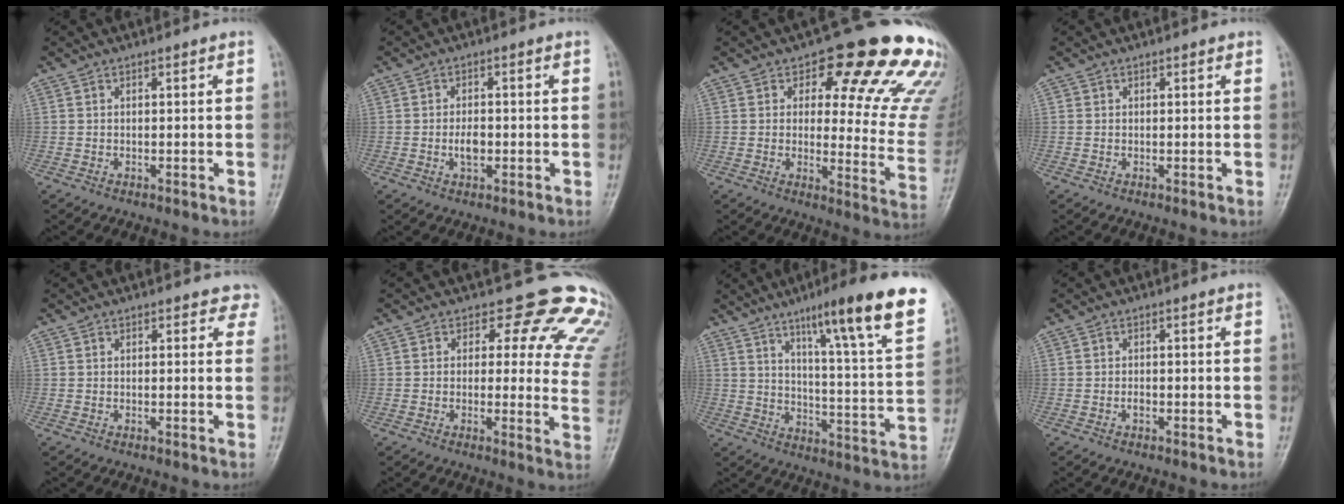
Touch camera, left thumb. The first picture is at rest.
{"total": 3.2, "force": [-0.8, 1.8, 2.5], "torque": [-0.032, 0.003, -0.013]}
{"total": 20.7, "force": [13.8, 8.6, 12.8], "torque": [-0.095, -0.077, 0.155]}
{"total": 0.8, "force": [0.3, 0.7, 0.0], "torque": [0.018, 0.000, 0.004]}
{"total": 2.9, "force": [2.4, 1.7, 0.1], "torque": [0.032, -0.010, 0.003]}
{"total": 16.1, "force": [12.2, 8.0, 7.0], "torque": [-0.018, -0.072, 0.103]}
{"total": 21.8, "force": [13.1, 2.4, 17.2], "torque": [-0.224, -0.050, 0.187]}
{"total": 1.0, "force": [-0.6, 0.6, 0.6], "torque": [0.001, 0.004, -0.008]}